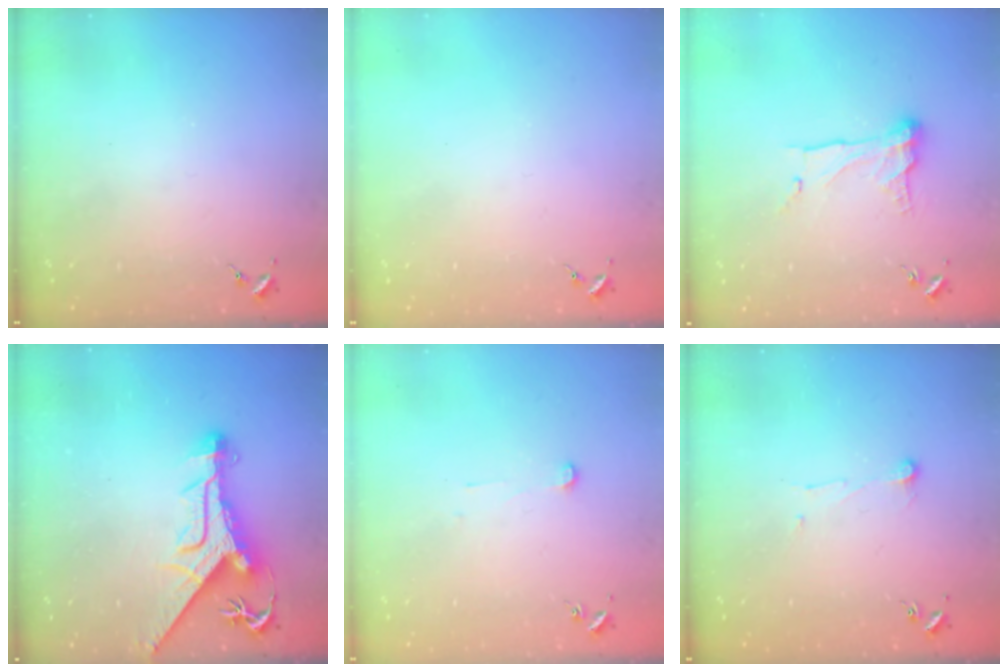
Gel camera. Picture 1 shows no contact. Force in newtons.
{"total": 0.0}
{"total": 11.0, "press": 11.0, "slide": 0.8}
{"total": 12.1, "press": 12.0, "slide": 1.1}
{"total": 3.3, "press": 3.3, "slide": 0.3}
{"total": 6.0, "press": 5.9, "slide": 0.7}